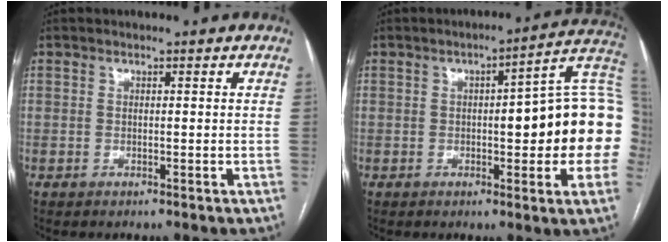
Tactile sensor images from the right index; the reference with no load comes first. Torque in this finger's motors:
{"motor_torque": [1.14, -0.73, 0.40, 0.07]}